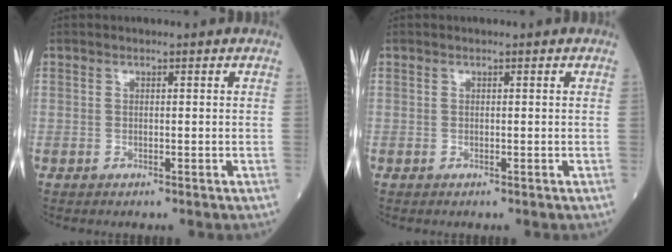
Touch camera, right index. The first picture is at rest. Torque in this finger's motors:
{"motor_torque": [0.01, 0.00, 0.00, 0.00]}